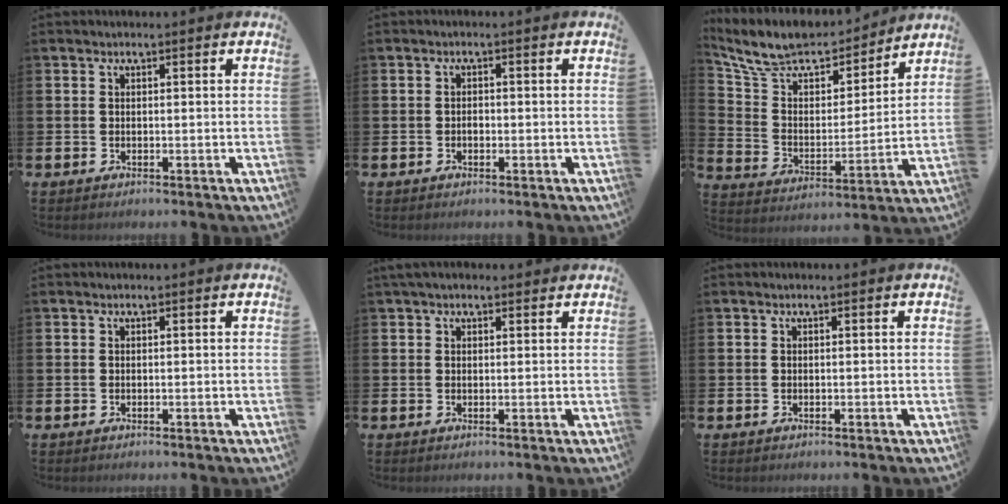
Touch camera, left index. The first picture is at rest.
{"total": 0.9, "force": [-0.3, 0.6, 0.5], "torque": [-0.010, 0.001, -0.006]}
{"total": 10.9, "force": [9.8, 3.5, 3.2], "torque": [-0.112, -0.067, 0.171]}
{"total": 0.0}
{"total": 1.5, "force": [1.2, 0.7, 0.7], "torque": [-0.008, 0.005, 0.020]}
{"total": 0.0}